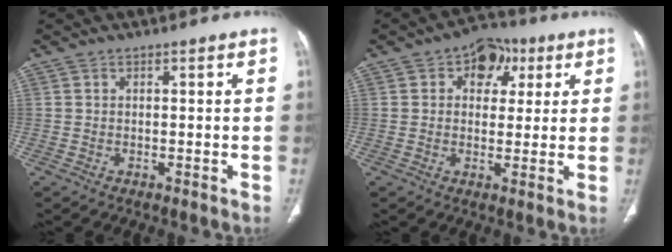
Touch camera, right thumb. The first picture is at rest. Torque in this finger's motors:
{"motor_torque": [0.26, 1.61, 0.53, 0.27, 0.00]}